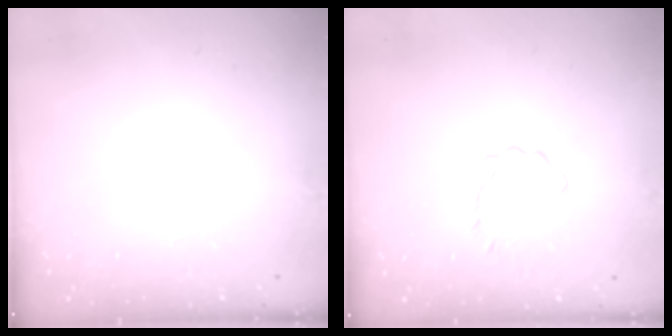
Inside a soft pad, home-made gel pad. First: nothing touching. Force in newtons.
{"total": 2.3, "press": 2.3, "slide": 0.2}